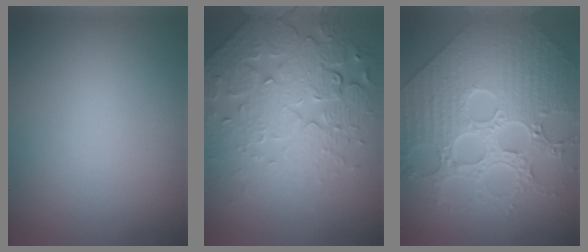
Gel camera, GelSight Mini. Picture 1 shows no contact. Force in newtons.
{"total": 7.8, "press": 5.7, "slide": 5.4}
{"total": 9.3, "press": 7.3, "slide": 5.7}